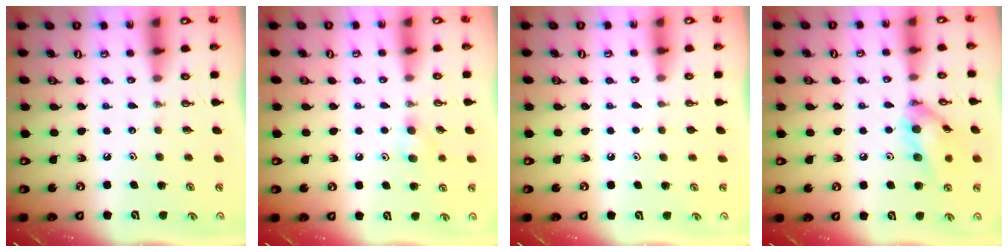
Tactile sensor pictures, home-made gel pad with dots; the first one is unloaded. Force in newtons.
{"total": 5.2, "press": 5.0, "slide": 1.2}
{"total": 1.2, "press": 0.5, "slide": 1.0}
{"total": 13.0, "press": 13.0, "slide": 0.9}